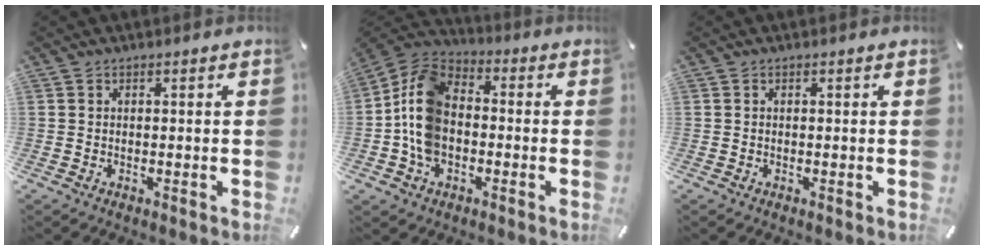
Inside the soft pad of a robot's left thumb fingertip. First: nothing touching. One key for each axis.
{"total": 11.6, "fx": -2.7, "fy": 8.7, "fz": 7.2, "tx": -0.171, "ty": 0.020, "tz": -0.051}
{"total": 0.0}